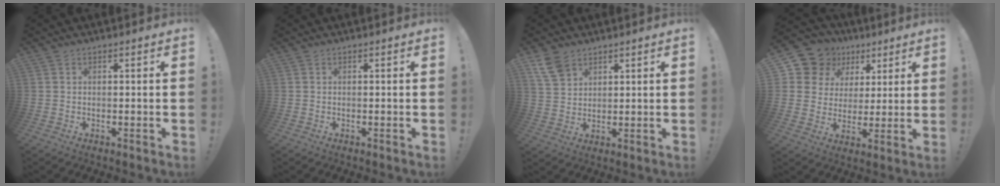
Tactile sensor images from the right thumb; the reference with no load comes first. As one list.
[{"total": 0.0}, {"total": 7.2, "force": [4.8, 4.3, 3.0], "torque": [-0.053, -0.020, 0.095]}, {"total": 12.4, "force": [6.6, 10.0, 3.2], "torque": [-0.059, -0.038, 0.137]}]